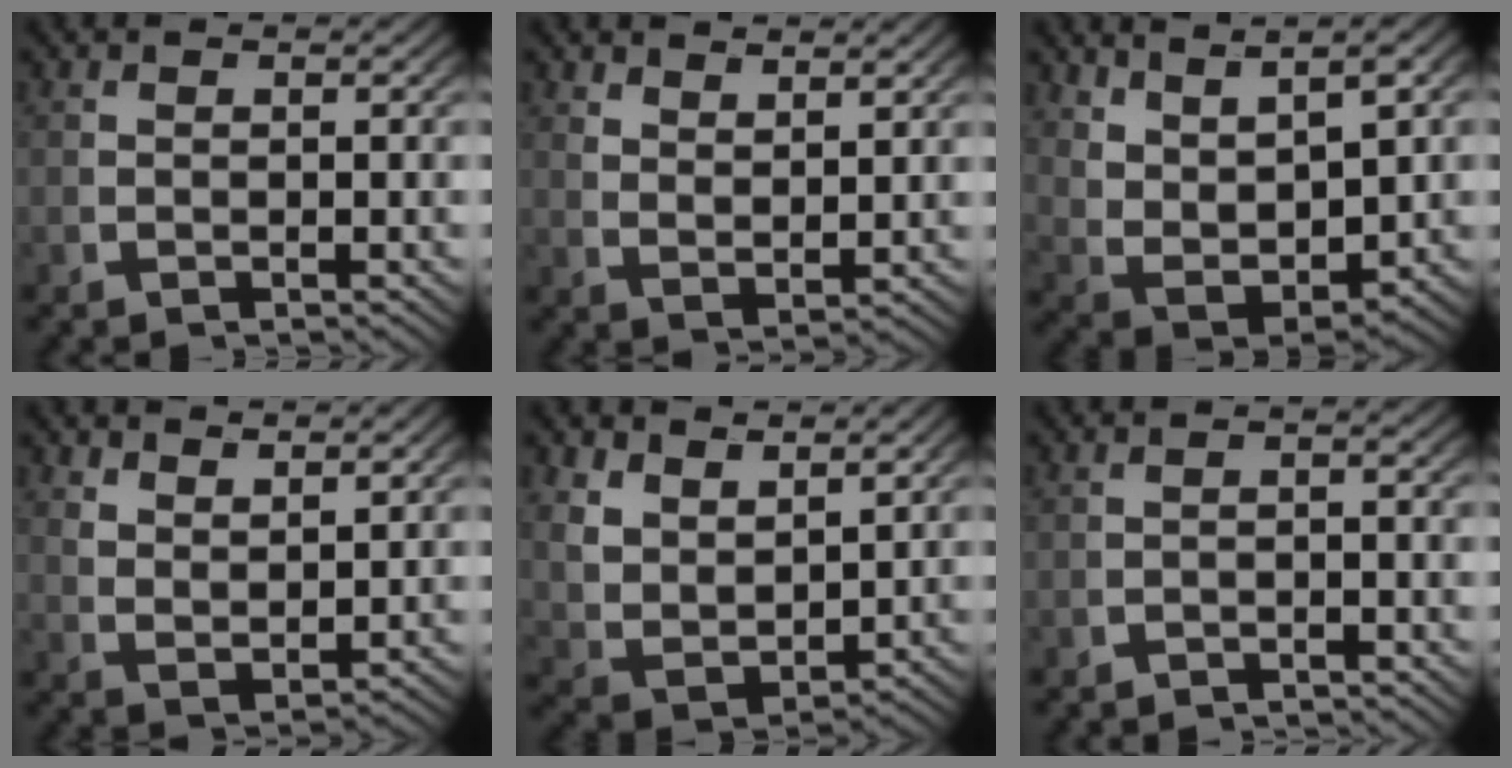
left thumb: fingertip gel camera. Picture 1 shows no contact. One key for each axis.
{"total": 2.8, "fx": 2.6, "fy": 0.5, "fz": 1.0, "tx": -0.016, "ty": -0.005, "tz": 0.059}
{"total": 9.9, "fx": 2.1, "fy": 6.8, "fz": 6.9, "tx": -0.157, "ty": -0.028, "tz": 0.051}
{"total": 3.3, "fx": 2.7, "fy": 1.0, "fz": 1.5, "tx": -0.028, "ty": -0.011, "tz": 0.064}
{"total": 6.4, "fx": 1.5, "fy": 4.7, "fz": 4.1, "tx": -0.105, "ty": -0.035, "tz": 0.049}
{"total": 1.9, "fx": -1.9, "fy": 0.2, "fz": 0.4, "tx": -0.007, "ty": -0.005, "tz": -0.030}